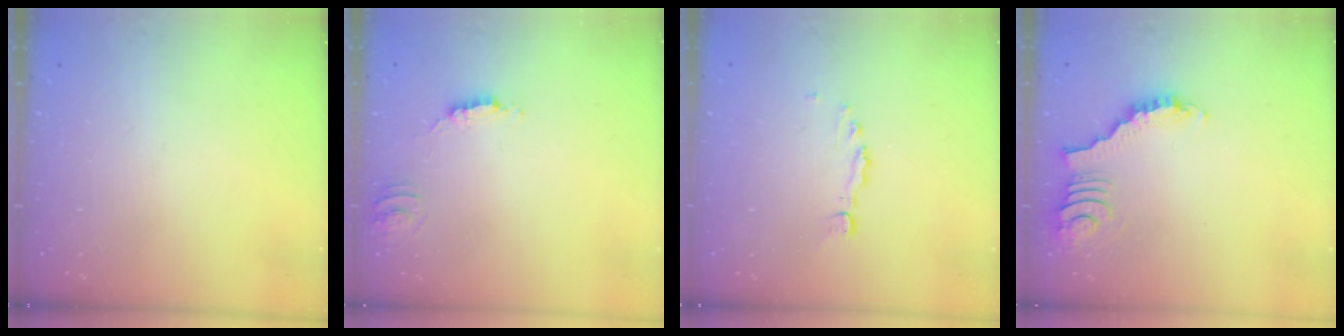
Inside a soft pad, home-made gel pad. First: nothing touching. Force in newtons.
{"total": 2.2, "press": 2.2, "slide": 0.1}
{"total": 0.0}
{"total": 3.6, "press": 3.5, "slide": 0.7}